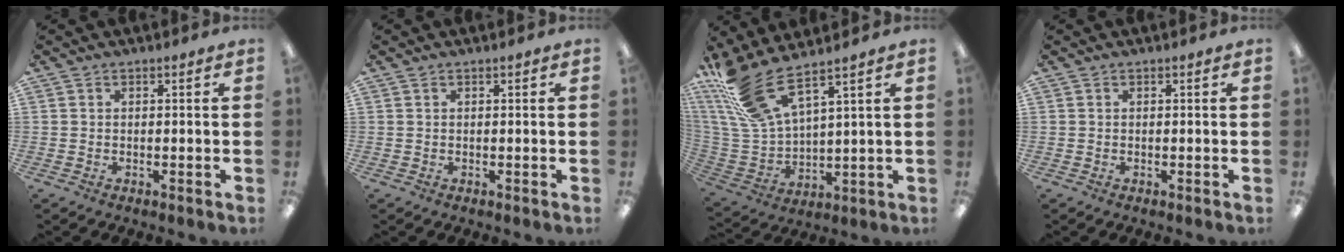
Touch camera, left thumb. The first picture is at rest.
{"total": 0.0}
{"total": 15.8, "force": [10.9, 5.2, 10.2], "torque": [-0.242, -0.054, 0.197]}
{"total": 0.0}